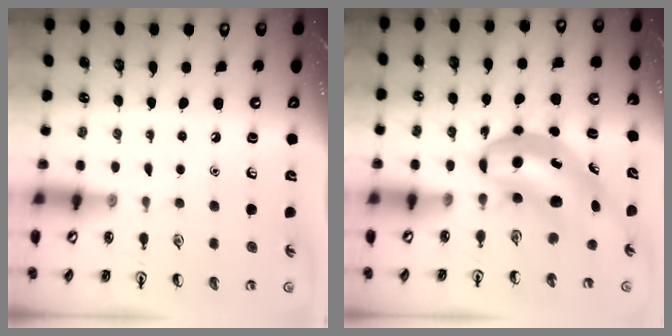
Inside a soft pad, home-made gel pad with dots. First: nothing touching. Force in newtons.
{"total": 6.6, "press": 6.4, "slide": 1.8}